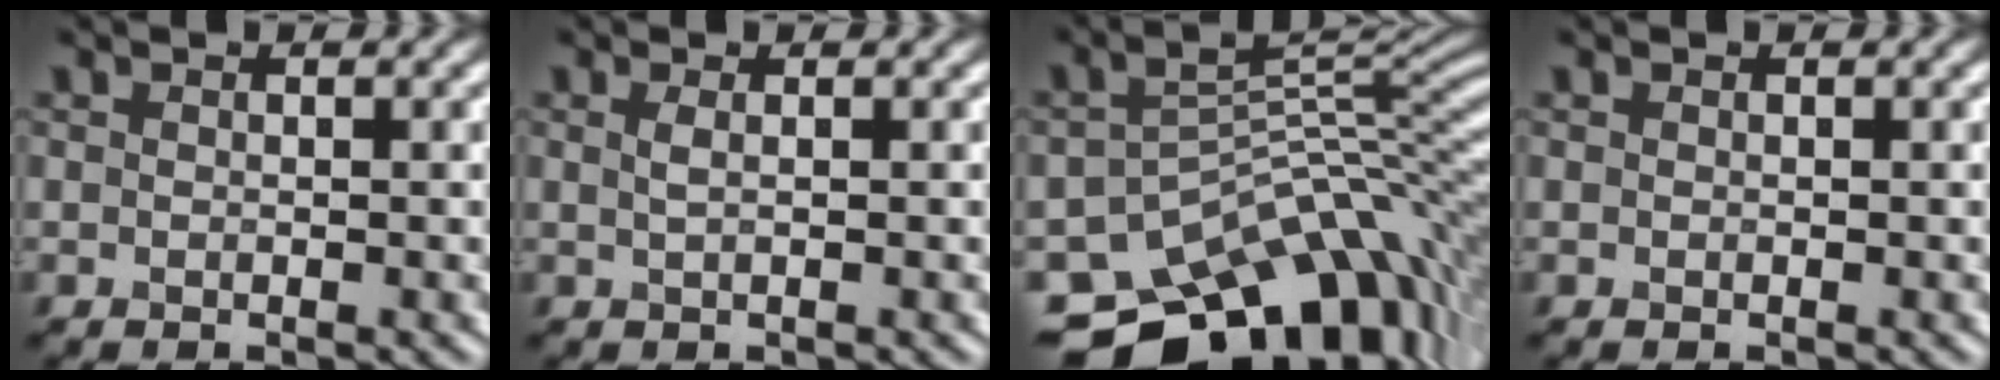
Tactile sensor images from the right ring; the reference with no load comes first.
{"total": 0.9, "force": [0.2, 0.4, 0.8], "torque": [-0.013, 0.003, 0.003]}
{"total": 14.2, "force": [-8.5, 7.7, 8.4], "torque": [-0.138, -0.009, -0.121]}
{"total": 0.0}